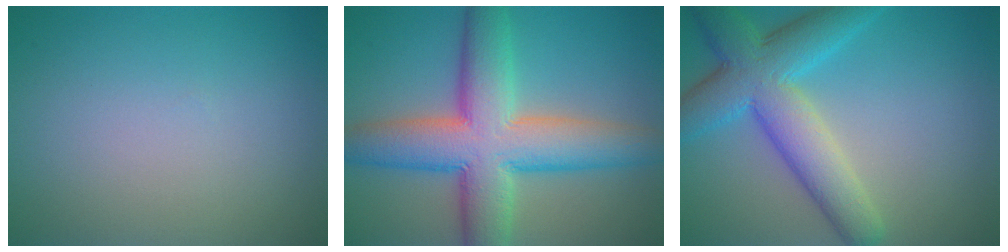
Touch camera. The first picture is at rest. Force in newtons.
{"total": 10.8, "press": 10.8, "slide": 0.4}
{"total": 7.9, "press": 7.9, "slide": 0.0}